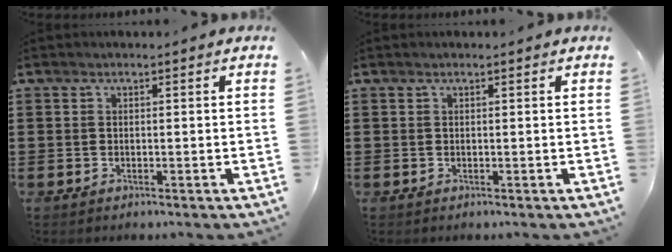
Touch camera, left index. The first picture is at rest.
{"total": 0.0}